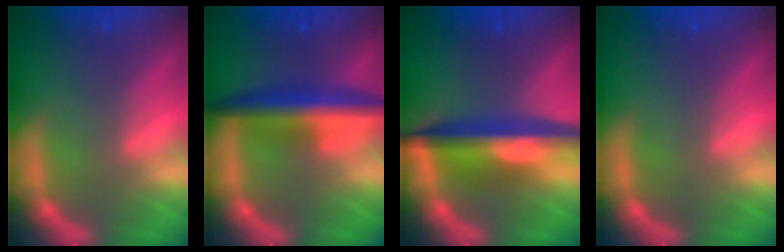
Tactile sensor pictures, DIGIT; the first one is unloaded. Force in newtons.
{"total": 6.5}
{"total": 8.1}
{"total": 0.0}